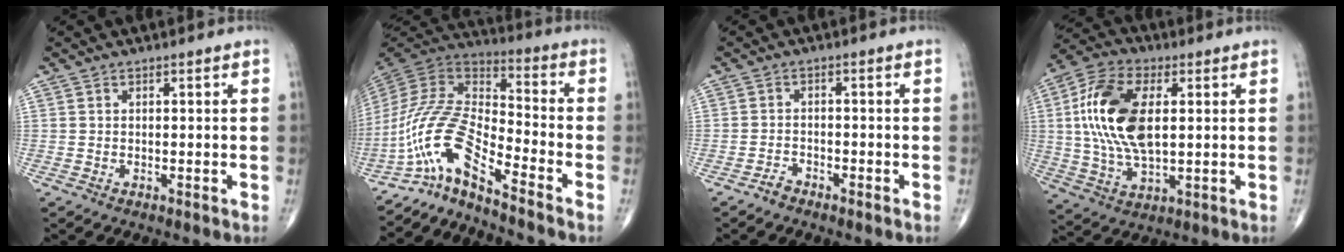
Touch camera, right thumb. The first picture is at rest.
{"total": 13.2, "force": [-9.5, 2.0, 8.9], "torque": [-0.196, 0.081, -0.191]}
{"total": 1.8, "force": [-1.6, 0.5, 0.4], "torque": [-0.007, 0.005, -0.034]}
{"total": 16.9, "force": [2.6, 8.7, 14.2], "torque": [-0.284, 0.004, 0.046]}